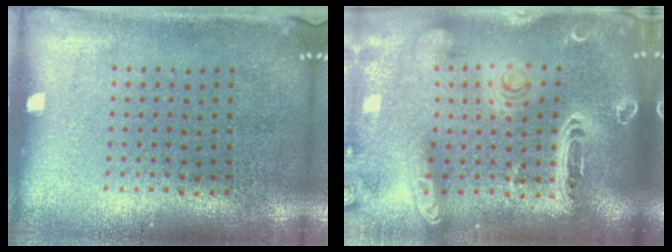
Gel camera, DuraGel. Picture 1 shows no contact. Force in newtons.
{"total": 3.4, "press": 2.8, "slide": 2.0}